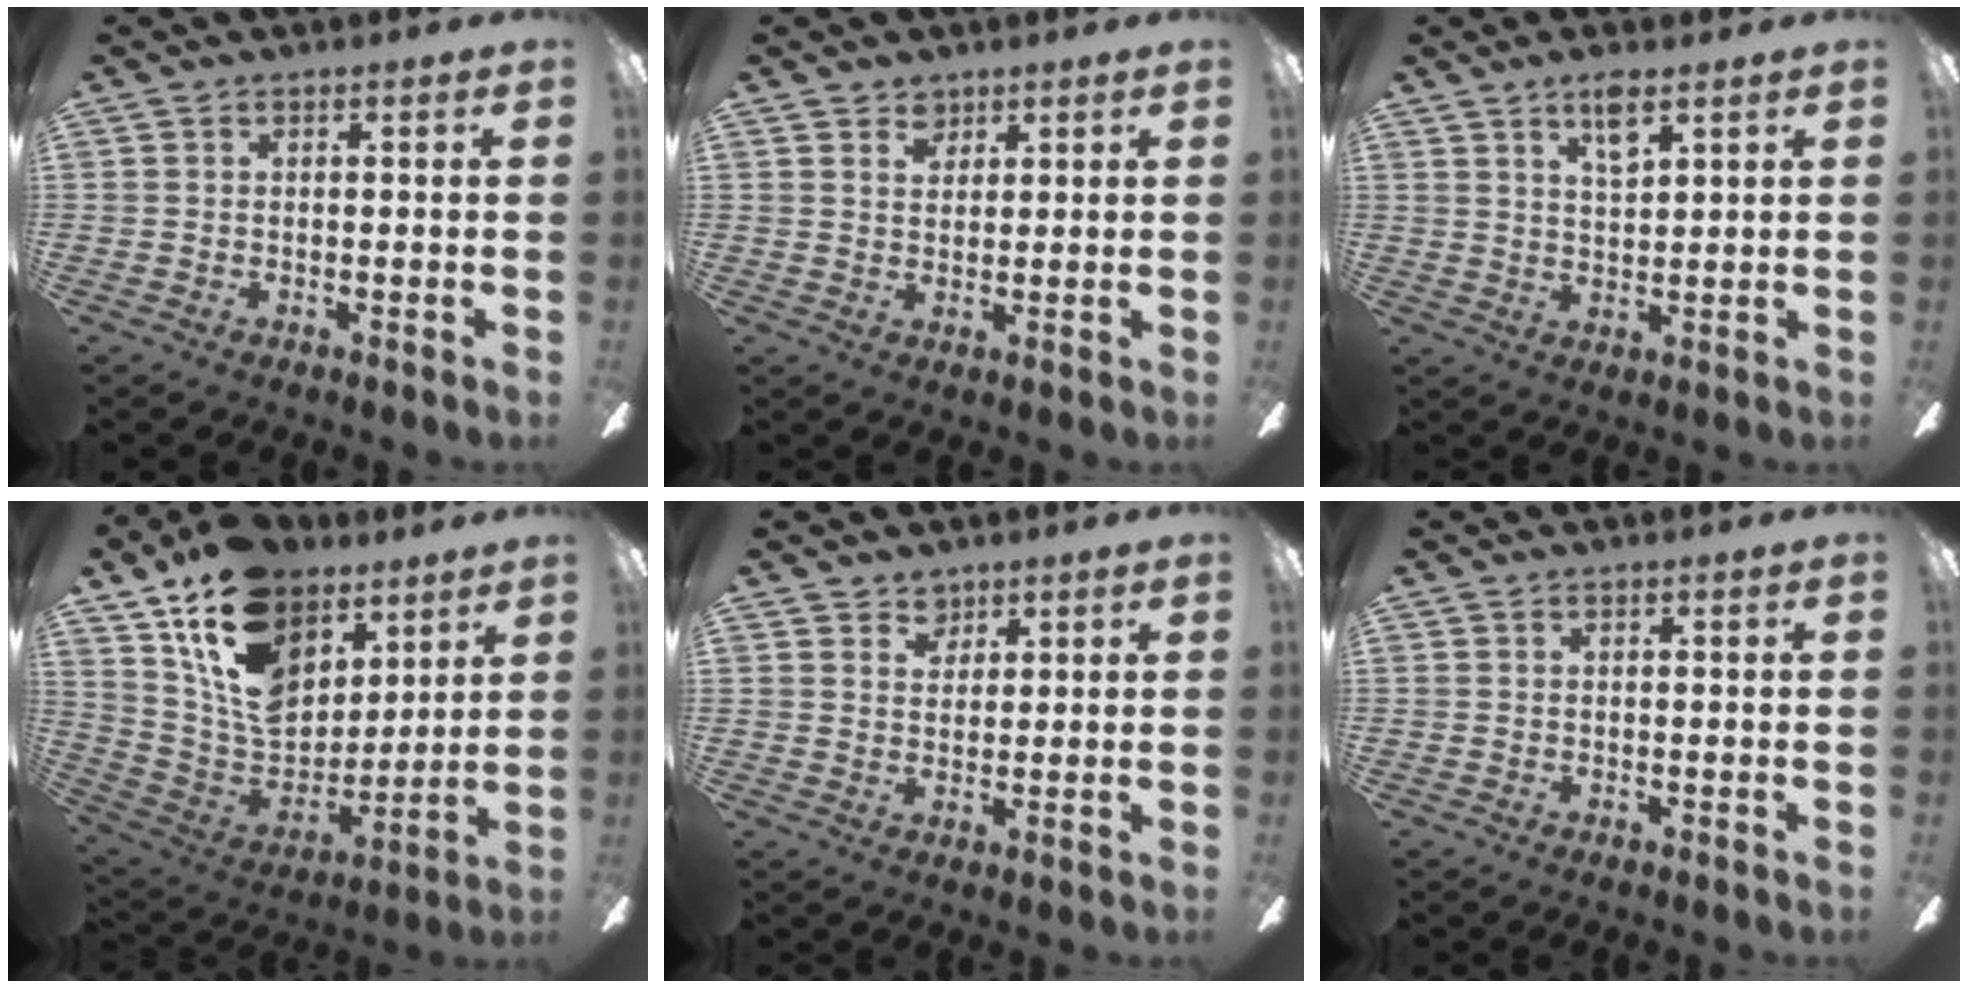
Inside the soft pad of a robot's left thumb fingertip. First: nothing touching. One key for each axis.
{"total": 3.5, "fx": 2.5, "fy": 2.3, "fz": 0.8, "tx": -0.006, "ty": -0.005, "tz": 0.046}
{"total": 5.4, "fx": 3.7, "fy": 1.7, "fz": 3.6, "tx": -0.055, "ty": -0.015, "tz": 0.061}
{"total": 19.5, "fx": 11.4, "fy": 12.5, "fz": 9.7, "tx": -0.186, "ty": -0.065, "tz": 0.214}
{"total": 3.7, "fx": 2.8, "fy": 2.4, "fz": 0.3, "tx": 0.001, "ty": -0.012, "tz": 0.052}
{"total": 0.0}